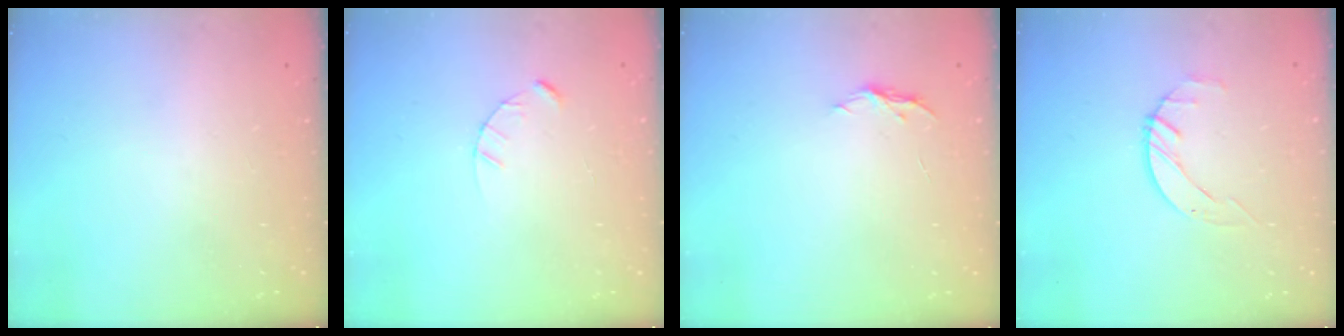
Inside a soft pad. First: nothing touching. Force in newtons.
{"total": 2.4, "press": 2.4, "slide": 0.3}
{"total": 4.0, "press": 4.0, "slide": 0.4}
{"total": 2.1, "press": 2.0, "slide": 0.3}